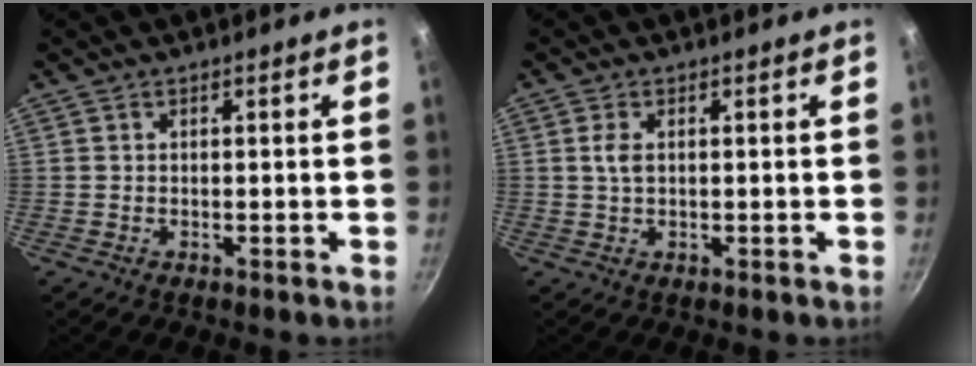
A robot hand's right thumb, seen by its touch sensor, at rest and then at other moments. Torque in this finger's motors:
{"motor_torque": [0.21, -0.10, 0.59, 0.33, 0.16]}